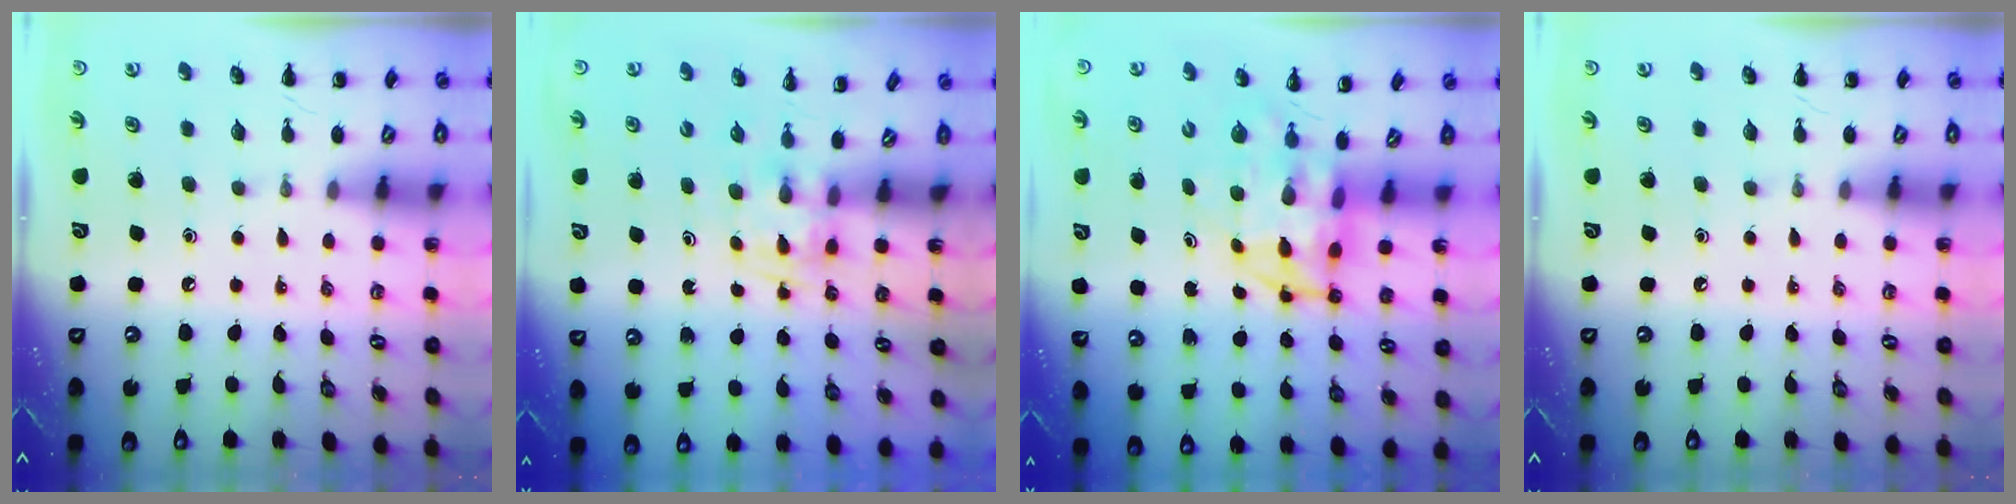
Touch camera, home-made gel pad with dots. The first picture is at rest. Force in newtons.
{"total": 1.2, "press": 1.0, "slide": 0.7}
{"total": 4.5, "press": 4.2, "slide": 1.5}
{"total": 0.0}